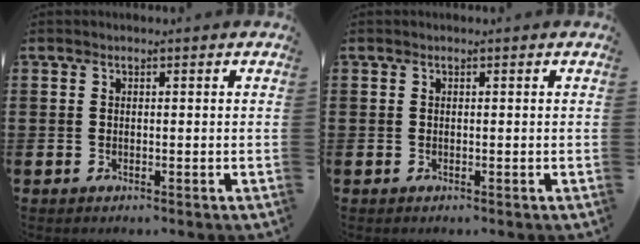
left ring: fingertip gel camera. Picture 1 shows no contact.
{"total": 0.0}